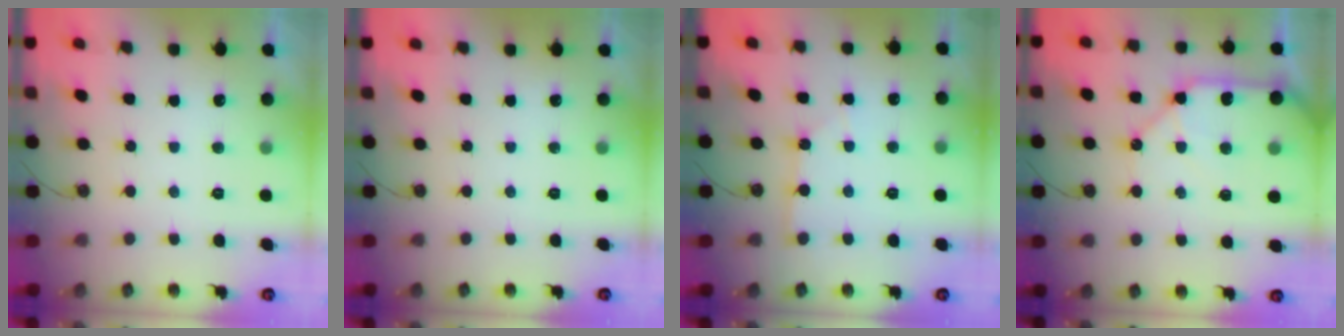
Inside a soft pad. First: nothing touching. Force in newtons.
{"total": 0.0}
{"total": 2.2, "press": 2.2, "slide": 0.4}
{"total": 12.4, "press": 12.3, "slide": 1.6}